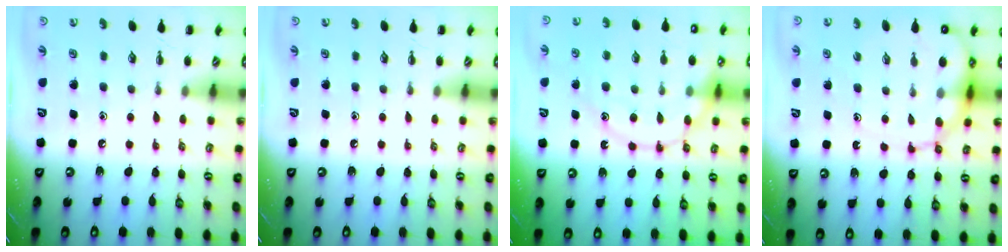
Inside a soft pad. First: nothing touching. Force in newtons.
{"total": 0.0}
{"total": 18.7, "press": 18.6, "slide": 1.9}
{"total": 11.9, "press": 11.5, "slide": 3.3}